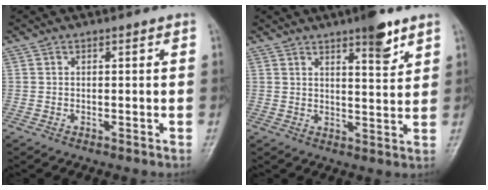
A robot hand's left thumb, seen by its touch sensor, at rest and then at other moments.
{"total": 6.9, "force": [4.5, 1.6, 4.9], "torque": [-0.058, -0.028, 0.064]}